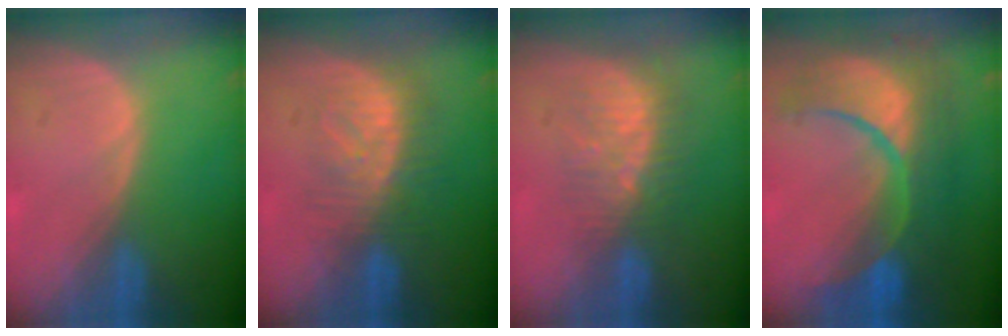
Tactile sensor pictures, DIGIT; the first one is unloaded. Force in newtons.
{"total": 8.1, "press": 7.5, "slide": 3.2}
{"total": 7.6, "press": 7.1, "slide": 2.8}
{"total": 12.5, "press": 12.4, "slide": 1.4}